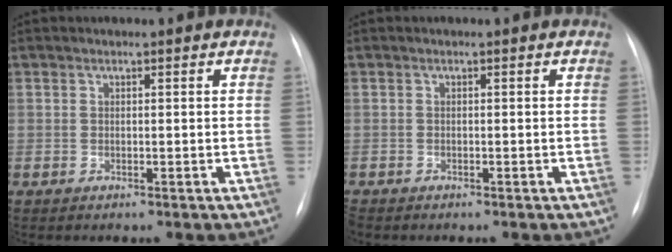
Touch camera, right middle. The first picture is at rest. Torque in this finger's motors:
{"motor_torque": [-0.02, 0.02, 0.02, 0.01]}